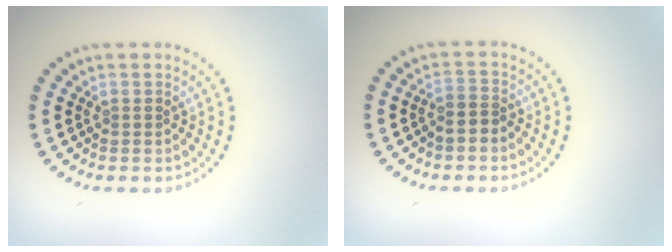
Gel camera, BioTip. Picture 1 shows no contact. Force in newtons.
{"total": 1.6, "press": 1.4, "slide": 0.7}